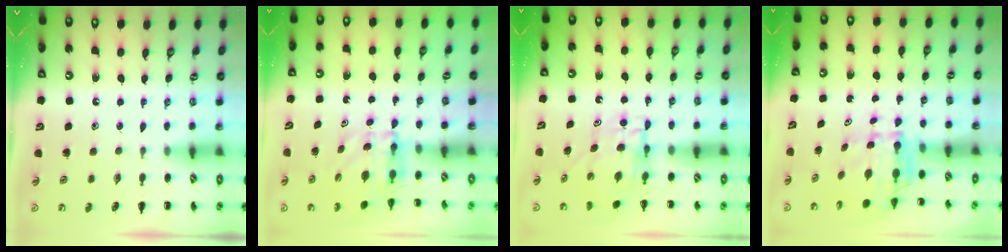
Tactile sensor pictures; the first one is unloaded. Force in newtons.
{"total": 4.0, "press": 4.0, "slide": 0.1}
{"total": 4.8, "press": 4.8, "slide": 0.4}
{"total": 5.9, "press": 5.6, "slide": 1.7}